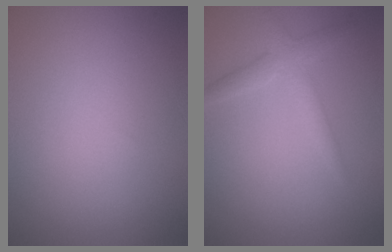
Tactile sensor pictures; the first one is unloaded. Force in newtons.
{"total": 2.2, "press": 2.2, "slide": 0.1}